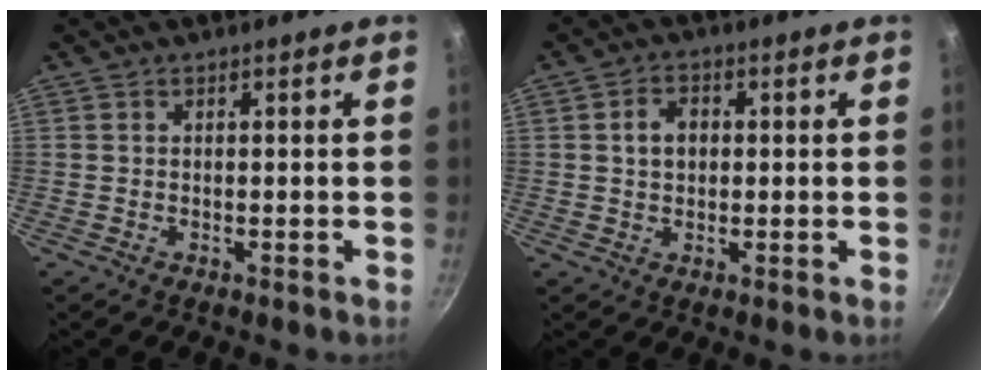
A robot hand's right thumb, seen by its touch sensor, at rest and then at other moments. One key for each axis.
{"total": 4.5, "fx": 0.5, "fy": 3.3, "fz": 2.9, "tx": -0.034, "ty": 0.008, "tz": 0.006}